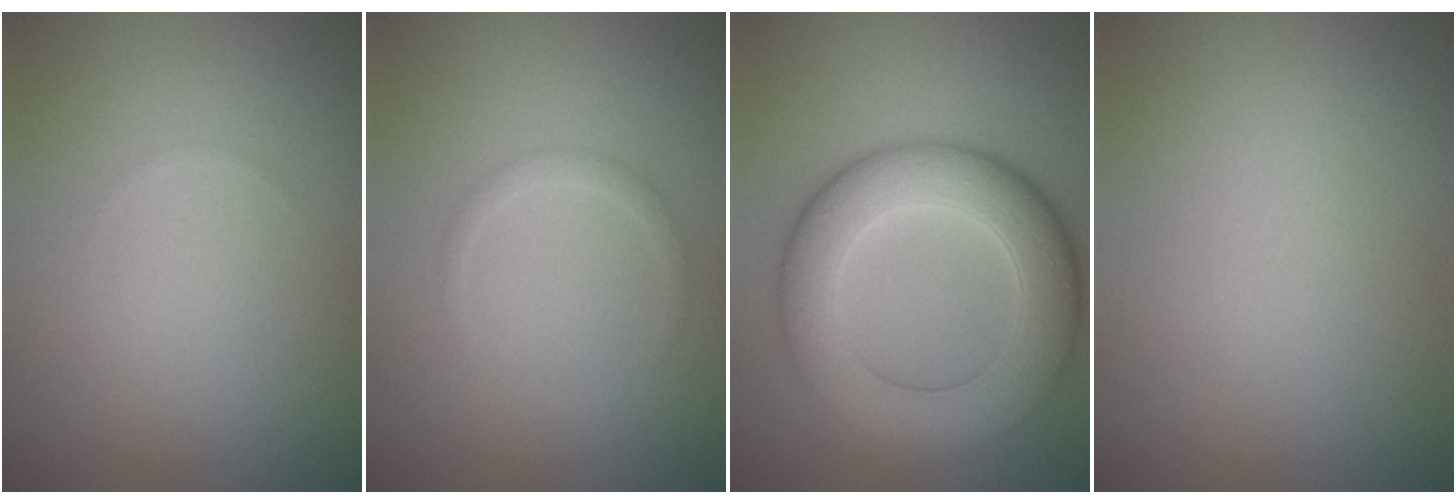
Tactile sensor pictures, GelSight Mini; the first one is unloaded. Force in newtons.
{"total": 1.0, "press": 1.0, "slide": 0.0}
{"total": 9.0, "press": 9.0, "slide": 0.3}
{"total": 0.0}